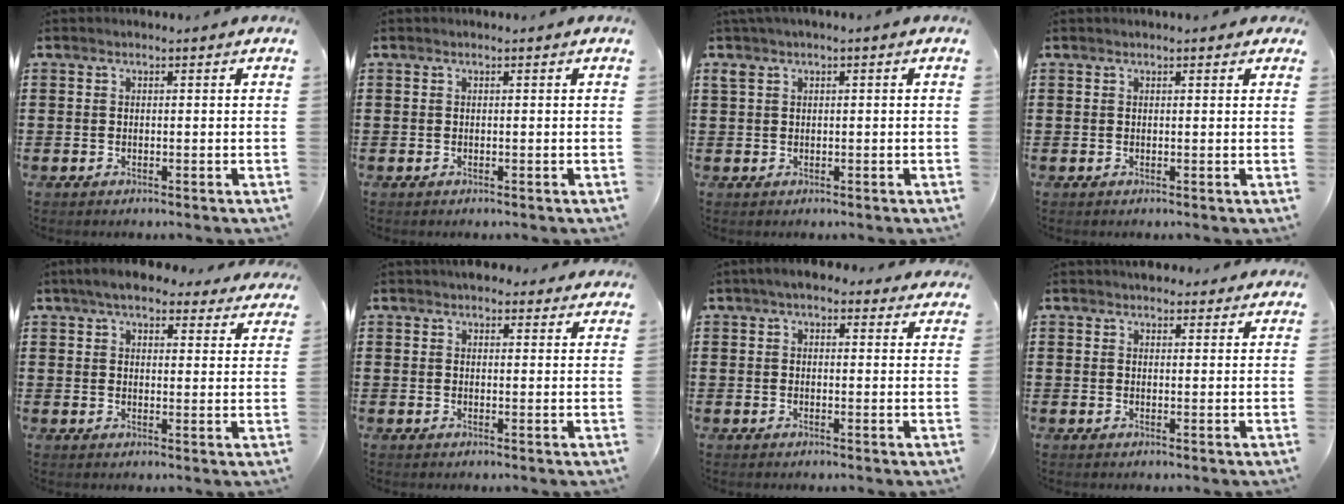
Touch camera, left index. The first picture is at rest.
{"total": 0.0}
{"total": 1.3, "force": [0.1, 0.6, 1.1], "torque": [-0.024, 0.002, 0.000]}
{"total": 0.7, "force": [0.5, 0.2, 0.4], "torque": [-0.007, 0.004, 0.009]}
{"total": 5.5, "force": [4.9, 1.3, 2.1], "torque": [-0.050, -0.010, 0.090]}
{"total": 3.1, "force": [2.8, 1.1, 0.5], "torque": [-0.009, -0.003, 0.053]}
{"total": 3.5, "force": [2.8, 1.4, 1.5], "torque": [-0.038, 0.000, 0.051]}
{"total": 2.6, "force": [2.5, 0.8, 0.2], "torque": [-0.009, 0.000, 0.048]}